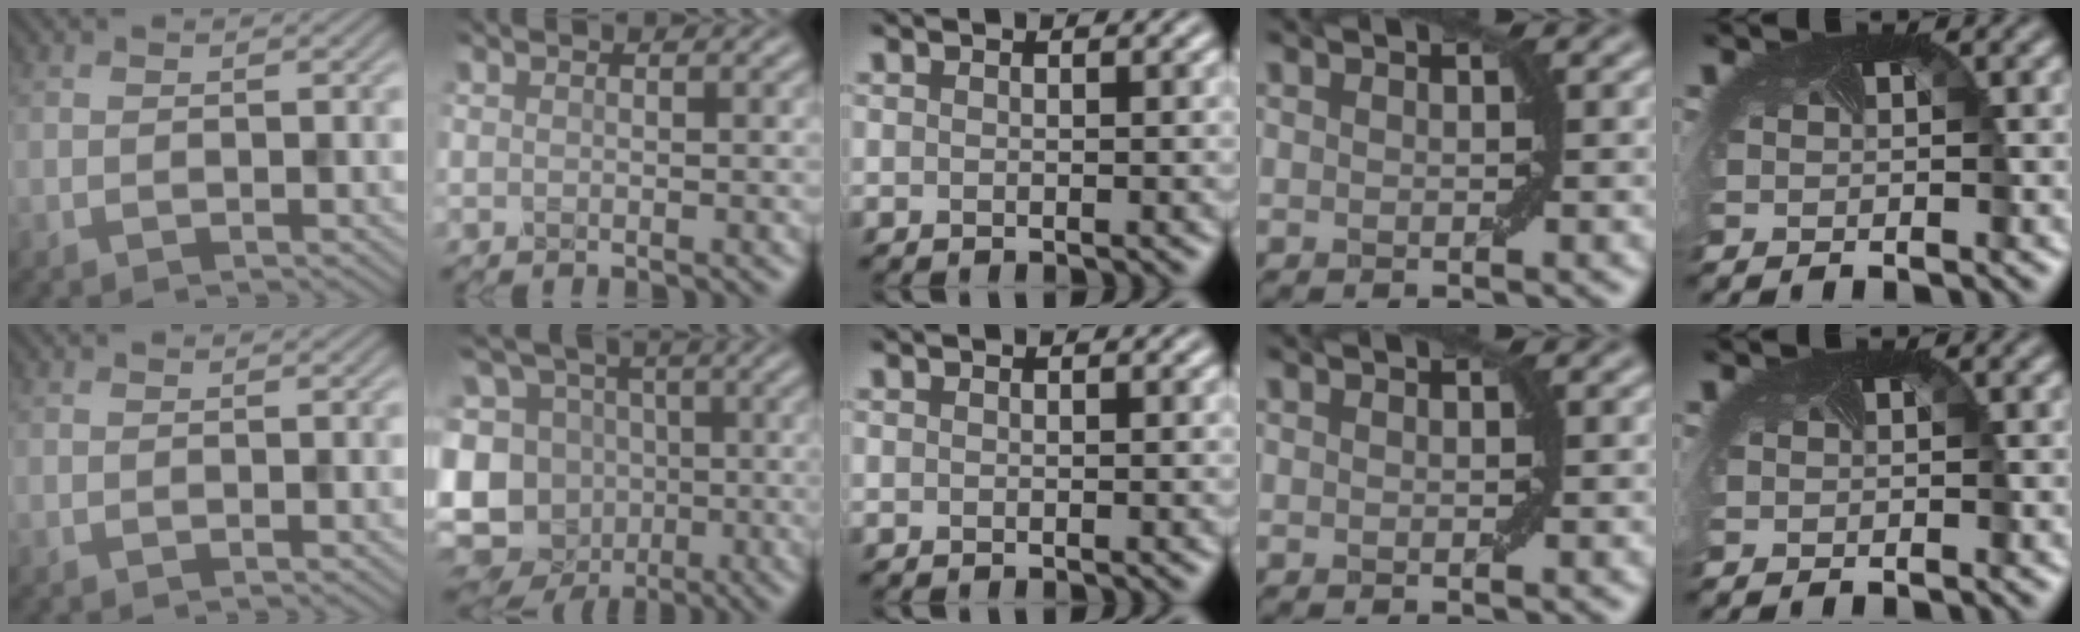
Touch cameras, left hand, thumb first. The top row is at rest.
{"index": {"total": 15.9, "force": [-4.4, 14.4, 5.4], "torque": [-0.150, 0.016, -0.083]}}